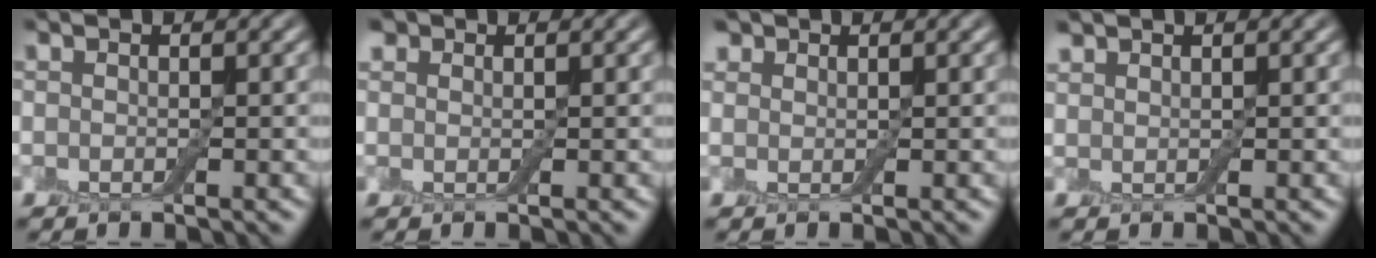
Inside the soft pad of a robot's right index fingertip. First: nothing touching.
{"total": 0.9, "force": [0.7, 0.6, 0.2], "torque": [-0.002, 0.003, 0.009]}
{"total": 1.1, "force": [0.9, 0.7, 0.1], "torque": [-0.002, 0.003, 0.015]}
{"total": 0.9, "force": [0.9, 0.3, 0.0], "torque": [-0.004, 0.004, 0.023]}